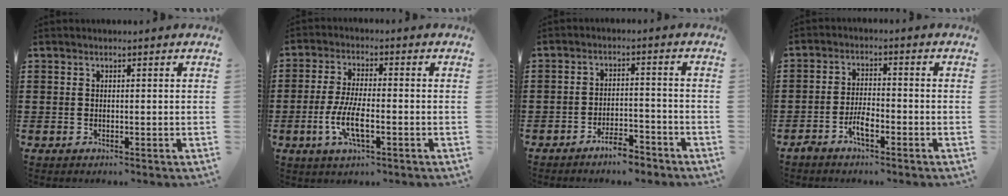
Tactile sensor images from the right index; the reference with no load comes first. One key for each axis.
{"total": 6.5, "fx": -2.2, "fy": 1.9, "fz": 5.8, "tx": -0.131, "ty": -0.010, "tz": -0.046}
{"total": 4.4, "fx": -4.0, "fy": 0.9, "fz": 1.7, "tx": -0.035, "ty": 0.009, "tz": -0.079}
{"total": 3.7, "fx": -2.3, "fy": 1.1, "fz": 2.6, "tx": -0.060, "ty": 0.002, "tz": -0.047}